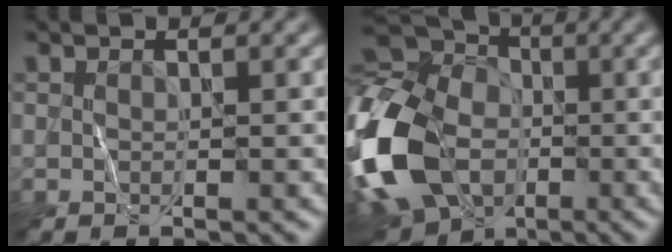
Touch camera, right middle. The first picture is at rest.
{"total": 17.2, "force": [-4.9, 12.6, 10.6], "torque": [-0.249, -0.010, -0.094]}